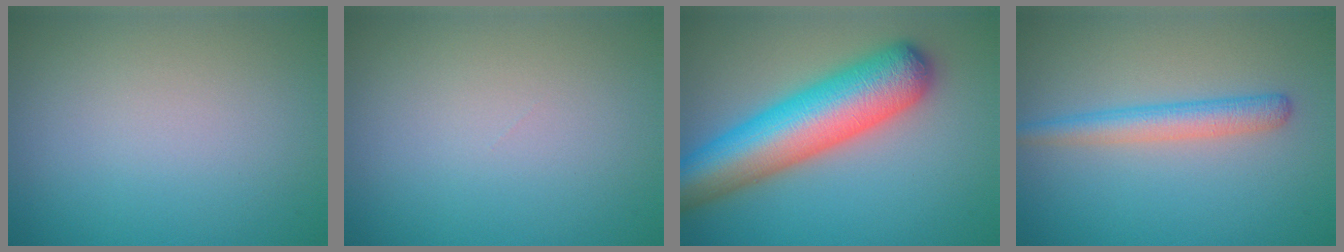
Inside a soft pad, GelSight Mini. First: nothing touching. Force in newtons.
{"total": 0.0}
{"total": 10.1, "press": 10.1, "slide": 0.3}
{"total": 2.9, "press": 2.9, "slide": 0.1}